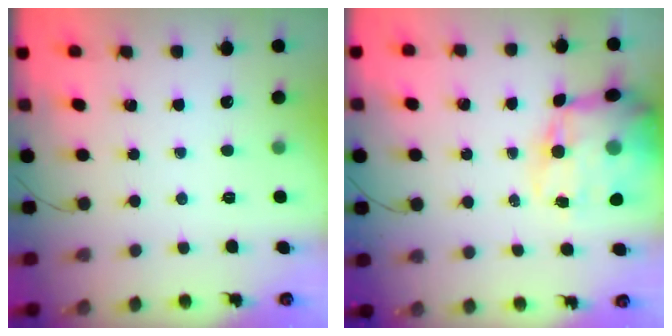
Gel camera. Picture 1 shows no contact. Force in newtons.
{"total": 17.7, "press": 17.2, "slide": 4.2}